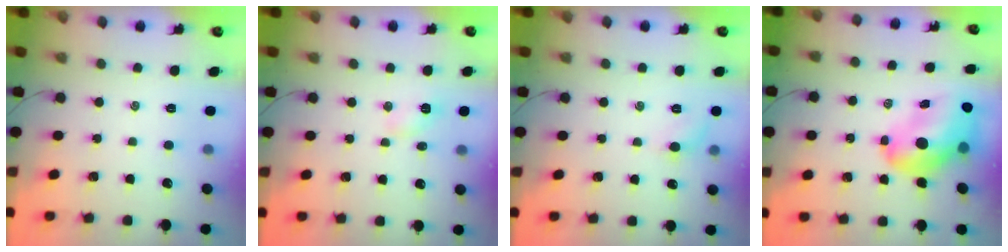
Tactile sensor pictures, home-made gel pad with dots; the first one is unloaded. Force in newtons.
{"total": 4.2, "press": 4.0, "slide": 1.1}
{"total": 5.3, "press": 5.0, "slide": 1.8}
{"total": 15.0, "press": 14.2, "slide": 4.8}